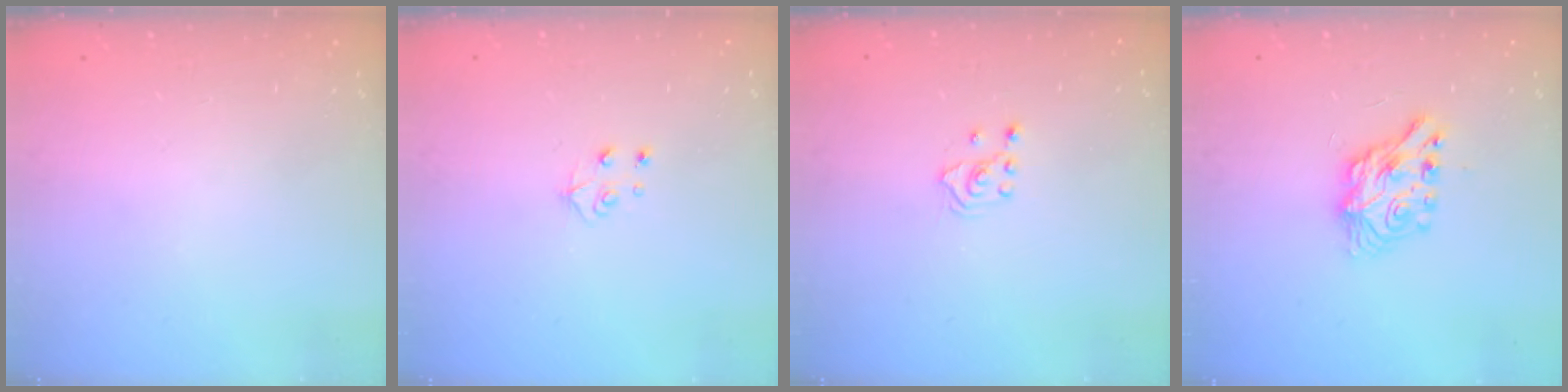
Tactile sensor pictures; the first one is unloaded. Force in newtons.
{"total": 4.8, "press": 4.8, "slide": 0.4}
{"total": 3.2, "press": 3.1, "slide": 1.0}
{"total": 7.1, "press": 7.1, "slide": 0.3}